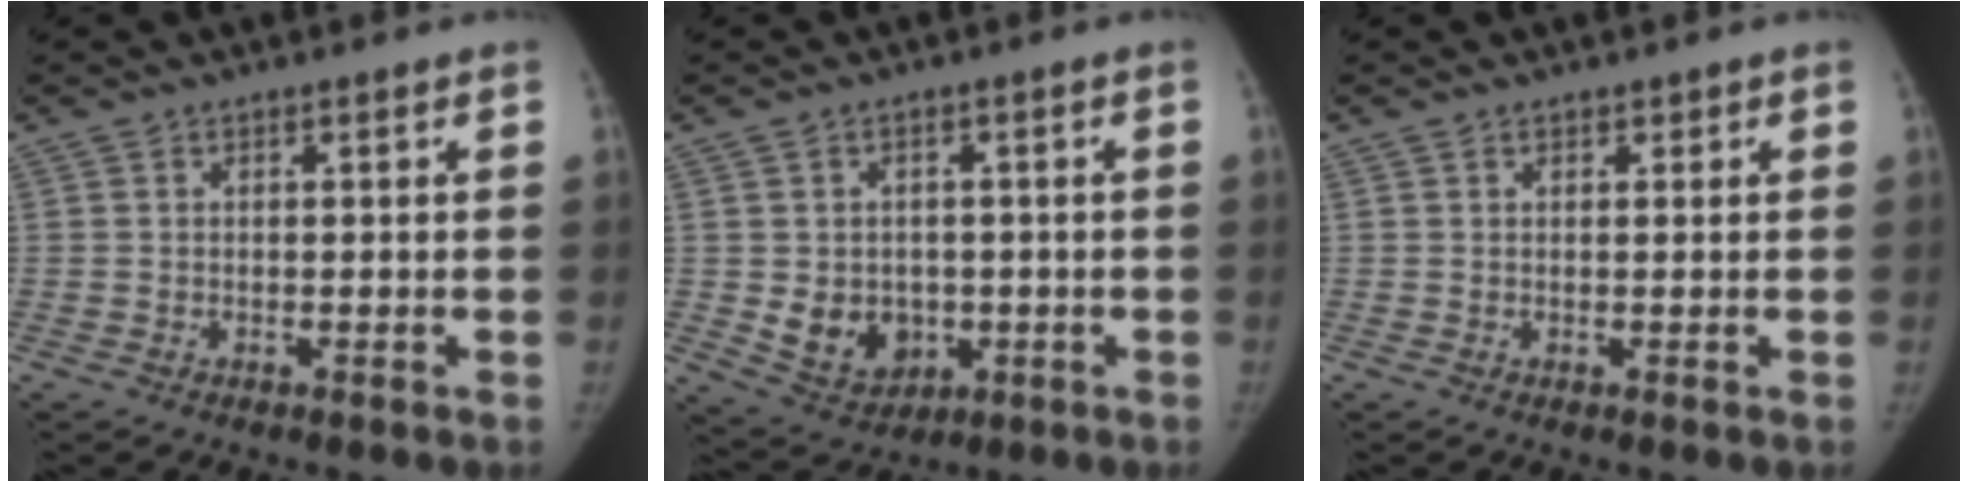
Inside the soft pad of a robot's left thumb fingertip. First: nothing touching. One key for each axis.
{"total": 8.4, "fx": -1.1, "fy": 6.9, "fz": 4.5, "tx": -0.040, "ty": -0.003, "tz": 0.001}
{"total": 0.7, "fx": 0.5, "fy": 0.4, "fz": 0.1, "tx": 0.006, "ty": -0.003, "tz": 0.005}